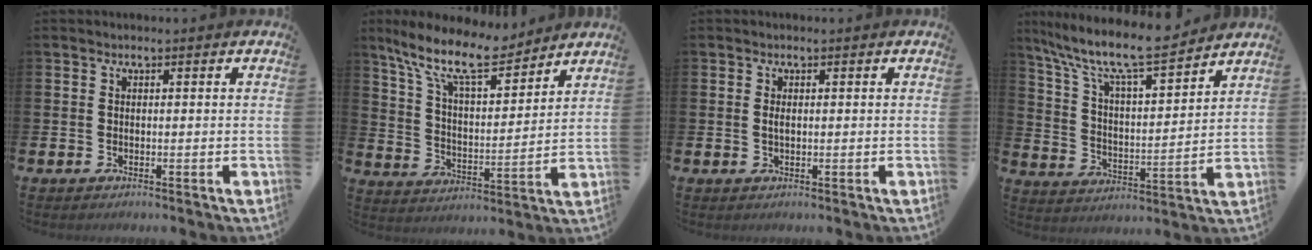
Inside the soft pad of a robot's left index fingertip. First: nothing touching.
{"total": 11.9, "force": [9.9, 3.4, 5.6], "torque": [-0.132, -0.052, 0.174]}
{"total": 0.9, "force": [0.1, 0.4, 0.8], "torque": [-0.011, 0.002, -0.001]}
{"total": 10.2, "force": [9.2, 1.4, 4.1], "torque": [-0.113, -0.064, 0.156]}